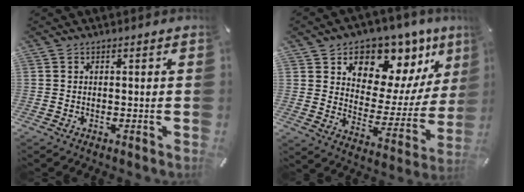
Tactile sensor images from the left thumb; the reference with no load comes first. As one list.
[{"total": 11.4, "force": [7.5, 7.8, 3.6], "torque": [-0.054, -0.076, 0.135]}]